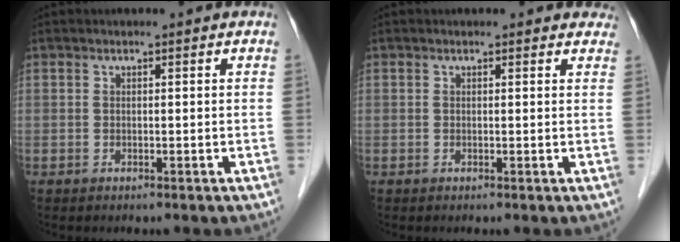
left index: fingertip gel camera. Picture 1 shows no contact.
{"total": 2.3, "force": [1.9, 1.3, 0.1], "torque": [0.012, -0.005, 0.000]}